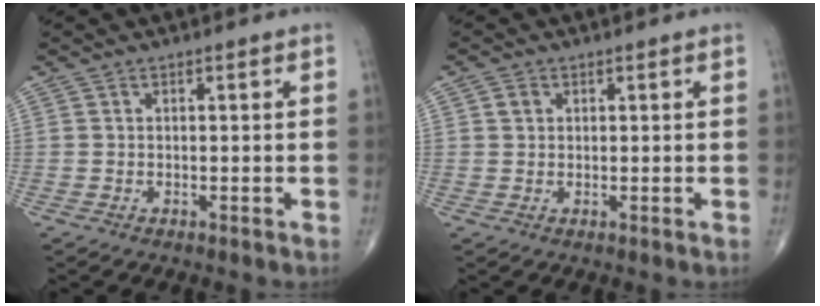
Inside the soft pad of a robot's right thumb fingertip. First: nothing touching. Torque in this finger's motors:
{"motor_torque": [-0.27, 0.16, -0.13, 0.01, 0.05]}